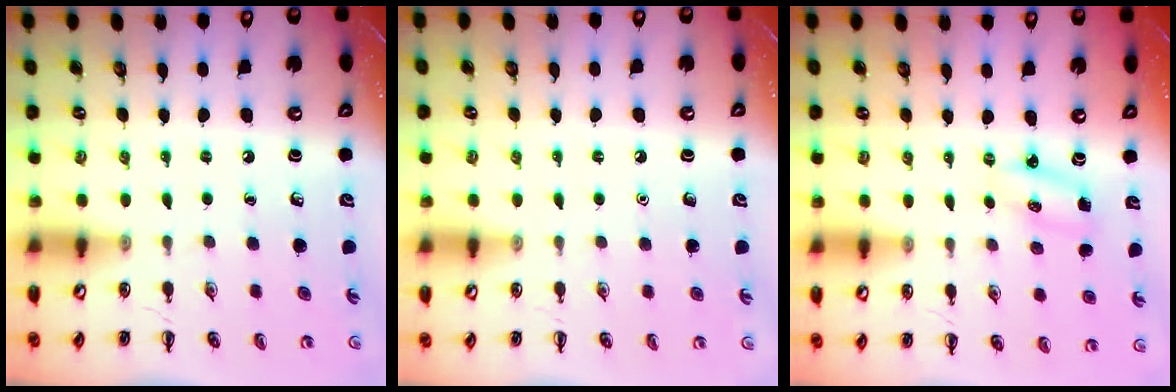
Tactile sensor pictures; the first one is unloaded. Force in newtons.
{"total": 1.5, "press": 1.5, "slide": 0.1}
{"total": 3.1, "press": 3.0, "slide": 0.7}